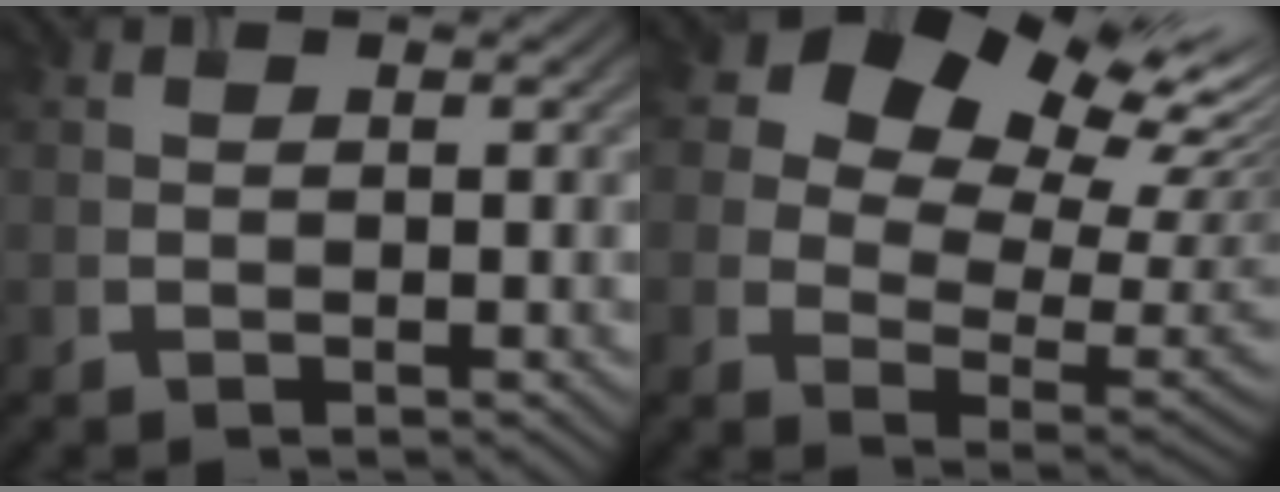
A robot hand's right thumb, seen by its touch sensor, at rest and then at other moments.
{"total": 15.7, "force": [8.2, 10.3, 8.6], "torque": [-0.150, 0.026, 0.145]}